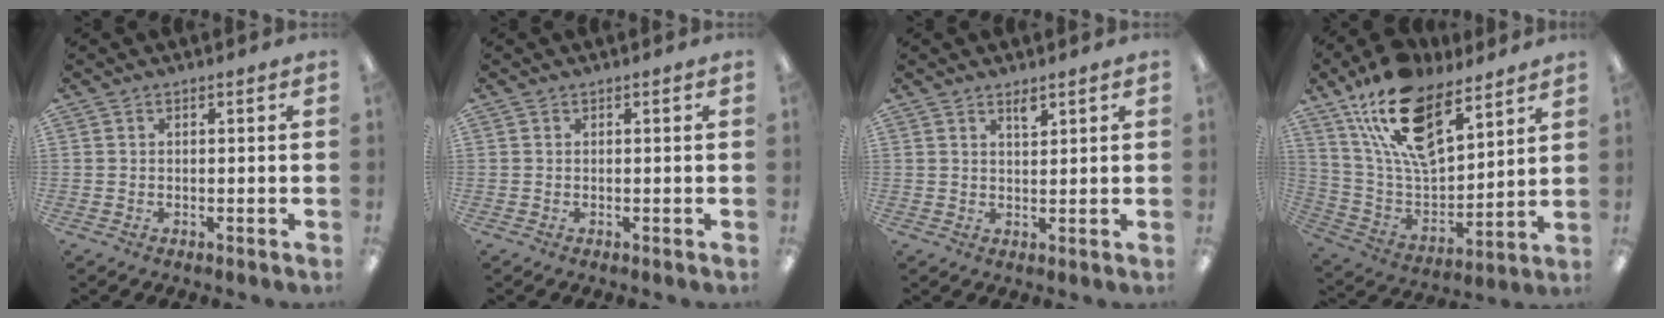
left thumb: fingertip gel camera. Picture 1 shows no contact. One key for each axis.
{"total": 0.0}
{"total": 2.4, "fx": 2.0, "fy": 0.6, "fz": 1.2, "tx": -0.020, "ty": -0.004, "tz": 0.035}
{"total": 20.3, "fx": 13.4, "fy": 9.4, "fz": 12.1, "tx": -0.231, "ty": -0.063, "tz": 0.245}